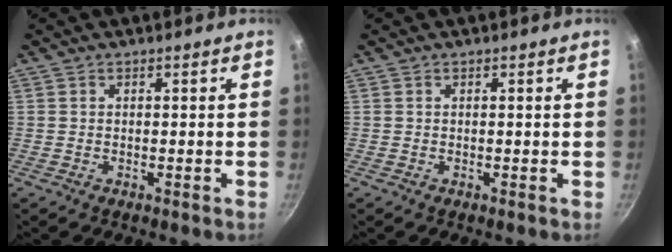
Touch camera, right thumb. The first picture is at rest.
{"total": 0.0}